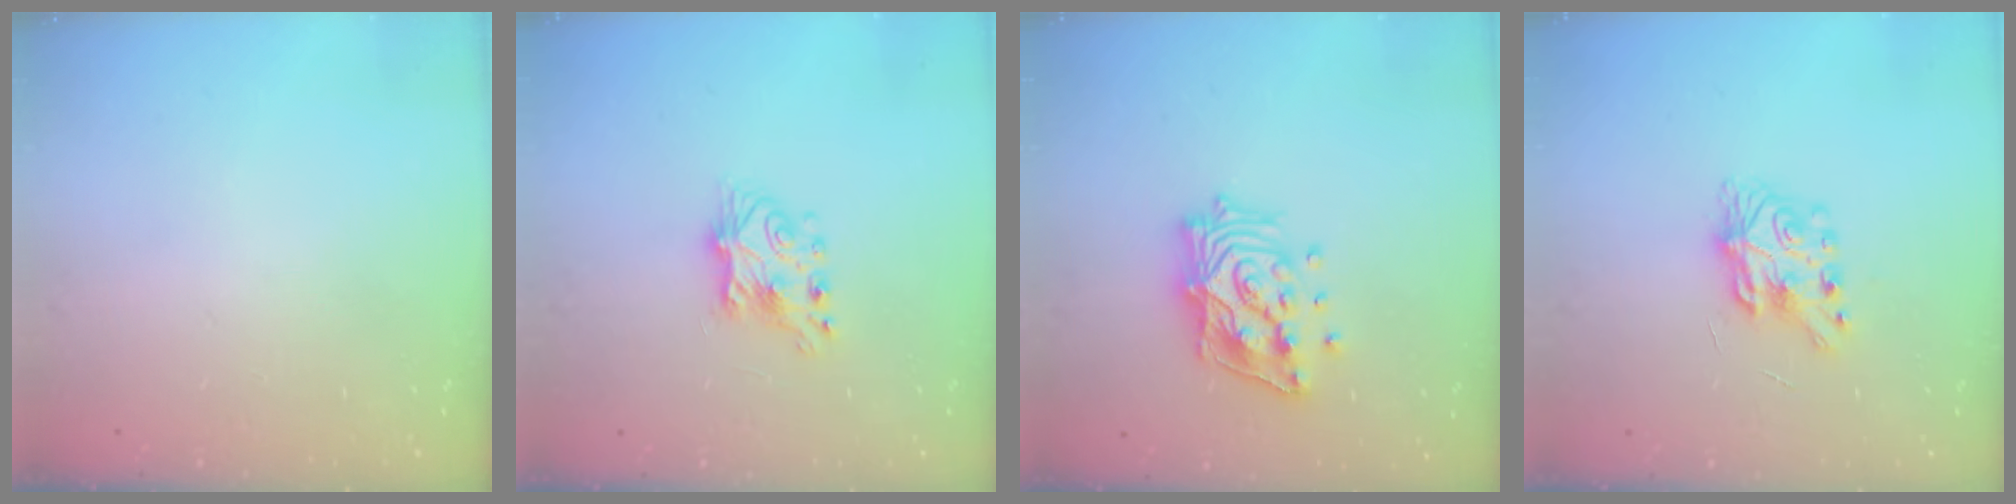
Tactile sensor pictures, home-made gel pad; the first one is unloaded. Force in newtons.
{"total": 7.6, "press": 7.6, "slide": 0.7}
{"total": 16.3, "press": 16.1, "slide": 2.3}
{"total": 7.8, "press": 7.8, "slide": 0.1}